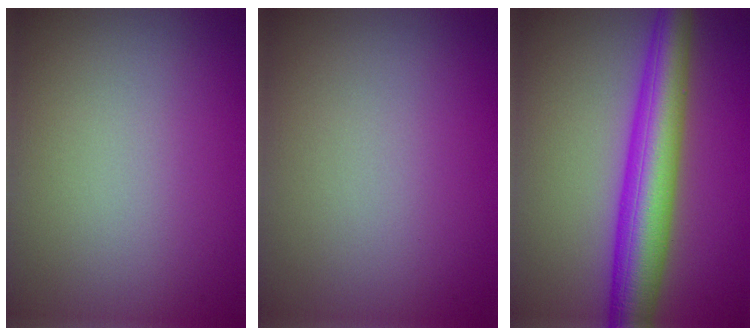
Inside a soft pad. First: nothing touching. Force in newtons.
{"total": 0.0}
{"total": 7.7, "press": 7.7, "slide": 0.0}